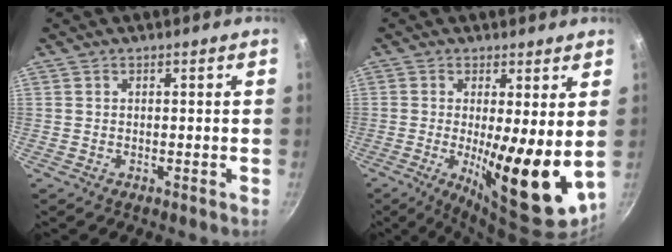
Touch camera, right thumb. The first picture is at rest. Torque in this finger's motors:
{"motor_torque": [1.93, 3.08, 1.98, -0.35, 0.42]}